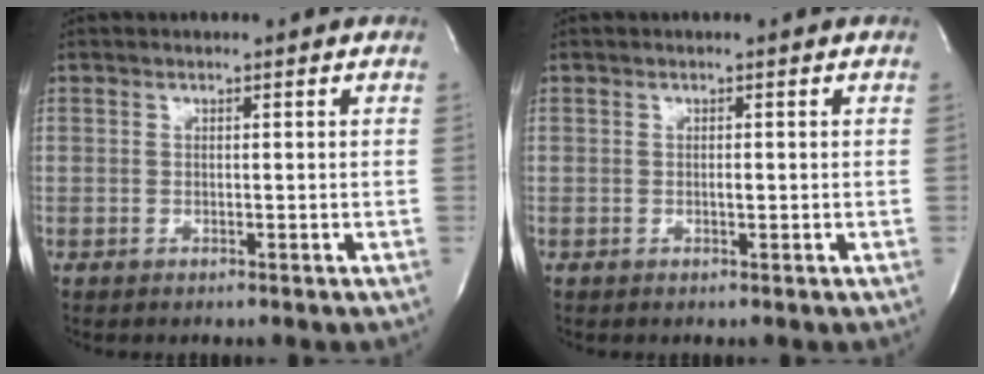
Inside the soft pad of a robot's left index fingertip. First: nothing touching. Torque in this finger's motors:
{"motor_torque": [0.19, -0.05, -0.05, 0.00]}